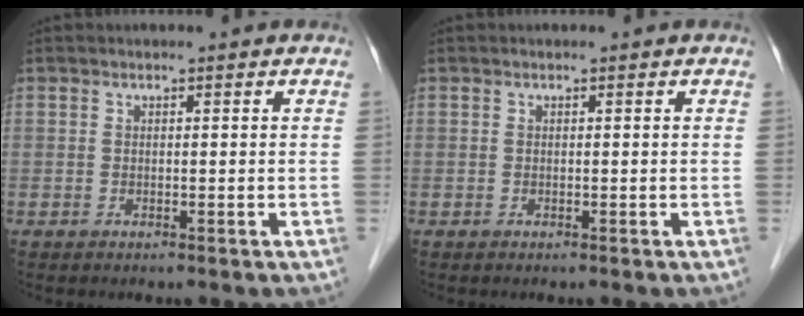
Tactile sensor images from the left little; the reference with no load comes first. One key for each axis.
{"total": 0.0}